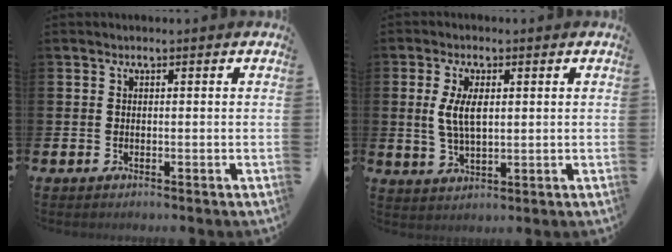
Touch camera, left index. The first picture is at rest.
{"total": 4.9, "force": [1.4, 2.3, 4.1], "torque": [-0.078, 0.006, 0.022]}